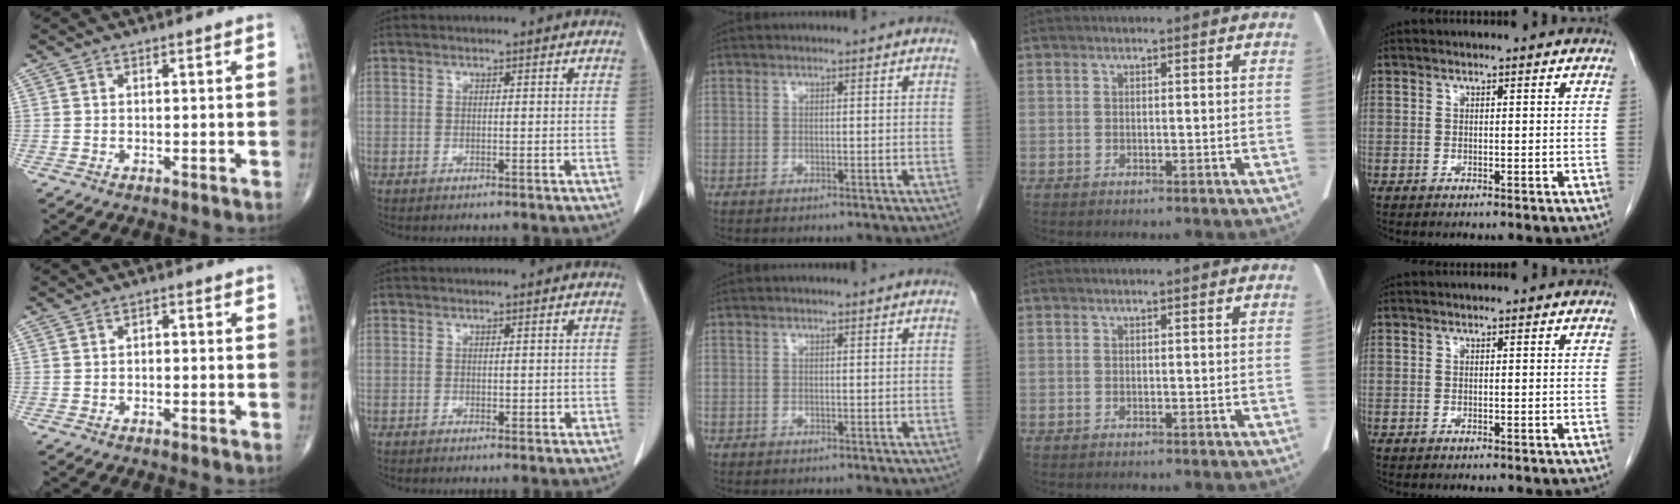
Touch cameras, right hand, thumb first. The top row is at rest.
{"thumb": {"total": 1.4, "force": [-0.5, 1.0, 0.9], "torque": [-0.003, 0.011, -0.014]}, "index": {"total": 1.5, "force": [0.0, 1.0, 1.1], "torque": [-0.011, 0.000, 0.005]}}